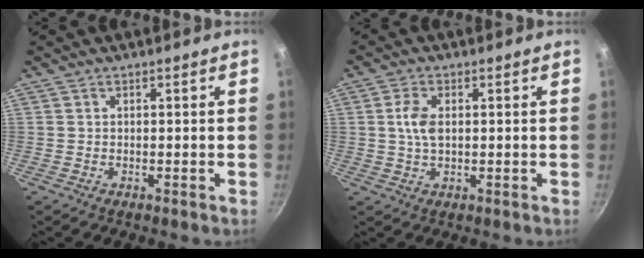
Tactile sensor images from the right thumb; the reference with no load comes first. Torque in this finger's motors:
{"motor_torque": [0.26, 0.48, 0.74, -0.13, 0.24]}